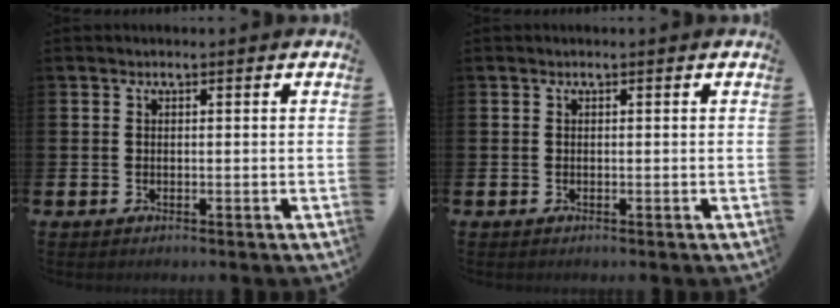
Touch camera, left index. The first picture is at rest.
{"total": 0.0}